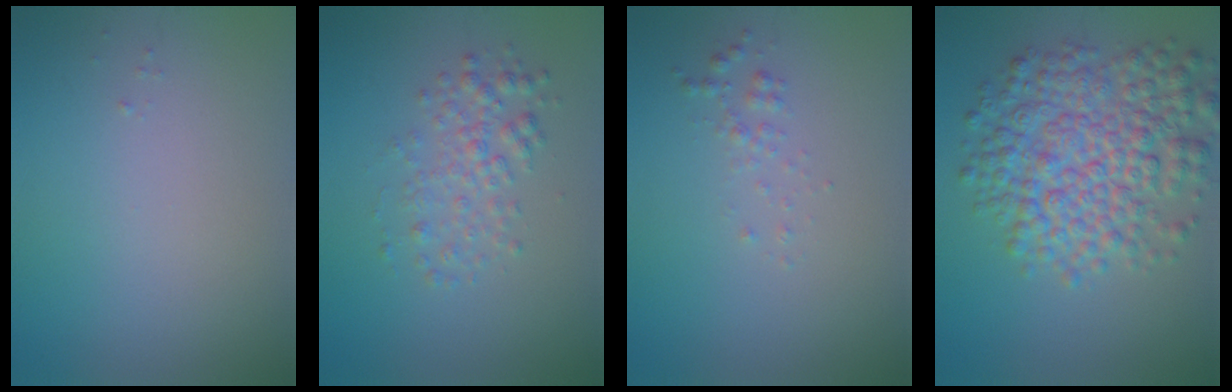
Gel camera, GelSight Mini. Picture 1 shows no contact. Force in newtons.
{"total": 2.5, "press": 2.5, "slide": 0.0}
{"total": 0.9, "press": 0.9, "slide": 0.0}
{"total": 7.8, "press": 7.8, "slide": 0.2}